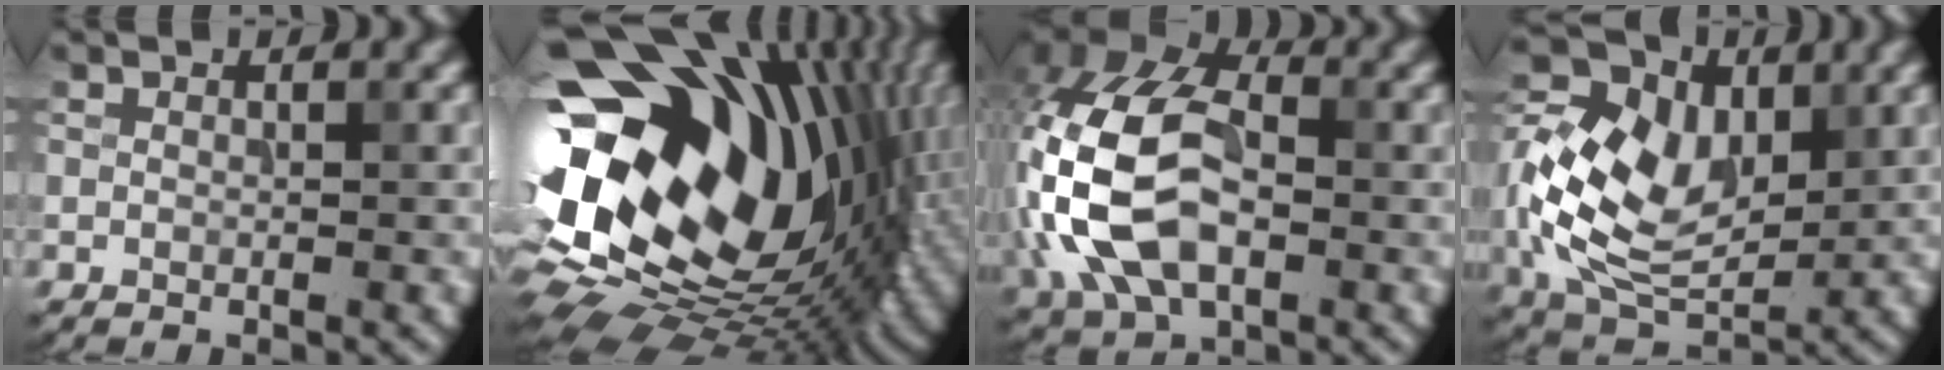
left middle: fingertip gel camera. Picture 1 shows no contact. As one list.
[{"total": 21.1, "force": [3.9, 12.9, 16.2], "torque": [-0.290, -0.012, 0.080]}, {"total": 12.7, "force": [-1.6, 8.1, 9.7], "torque": [-0.227, 0.010, -0.049]}, {"total": 11.1, "force": [1.6, 7.6, 8.0], "torque": [-0.175, 0.018, 0.032]}]